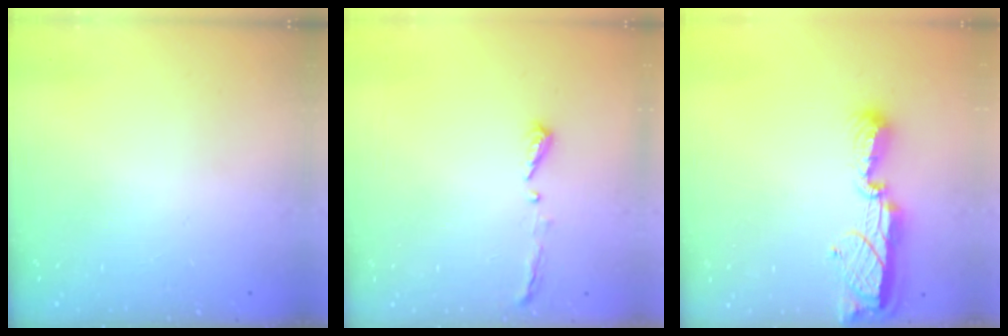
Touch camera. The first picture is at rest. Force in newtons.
{"total": 4.4, "press": 4.3, "slide": 0.6}
{"total": 9.9, "press": 9.7, "slide": 2.0}